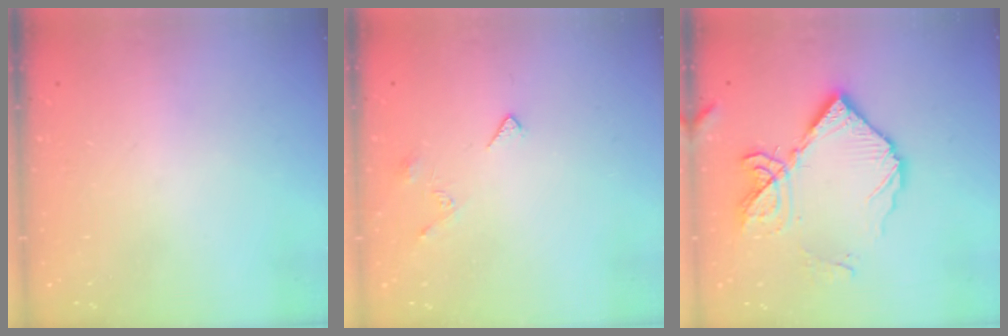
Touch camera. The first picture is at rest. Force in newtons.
{"total": 3.6, "press": 3.5, "slide": 0.7}
{"total": 14.9, "press": 14.8, "slide": 1.3}